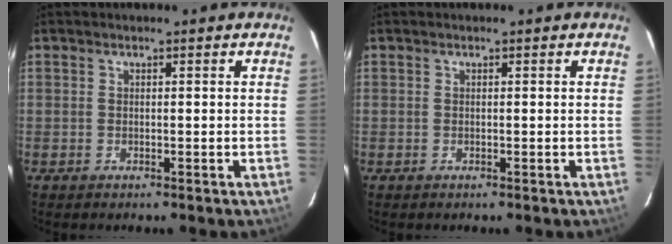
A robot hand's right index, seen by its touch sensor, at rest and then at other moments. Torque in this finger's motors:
{"motor_torque": [-0.01, -0.01, 0.01, 0.00]}